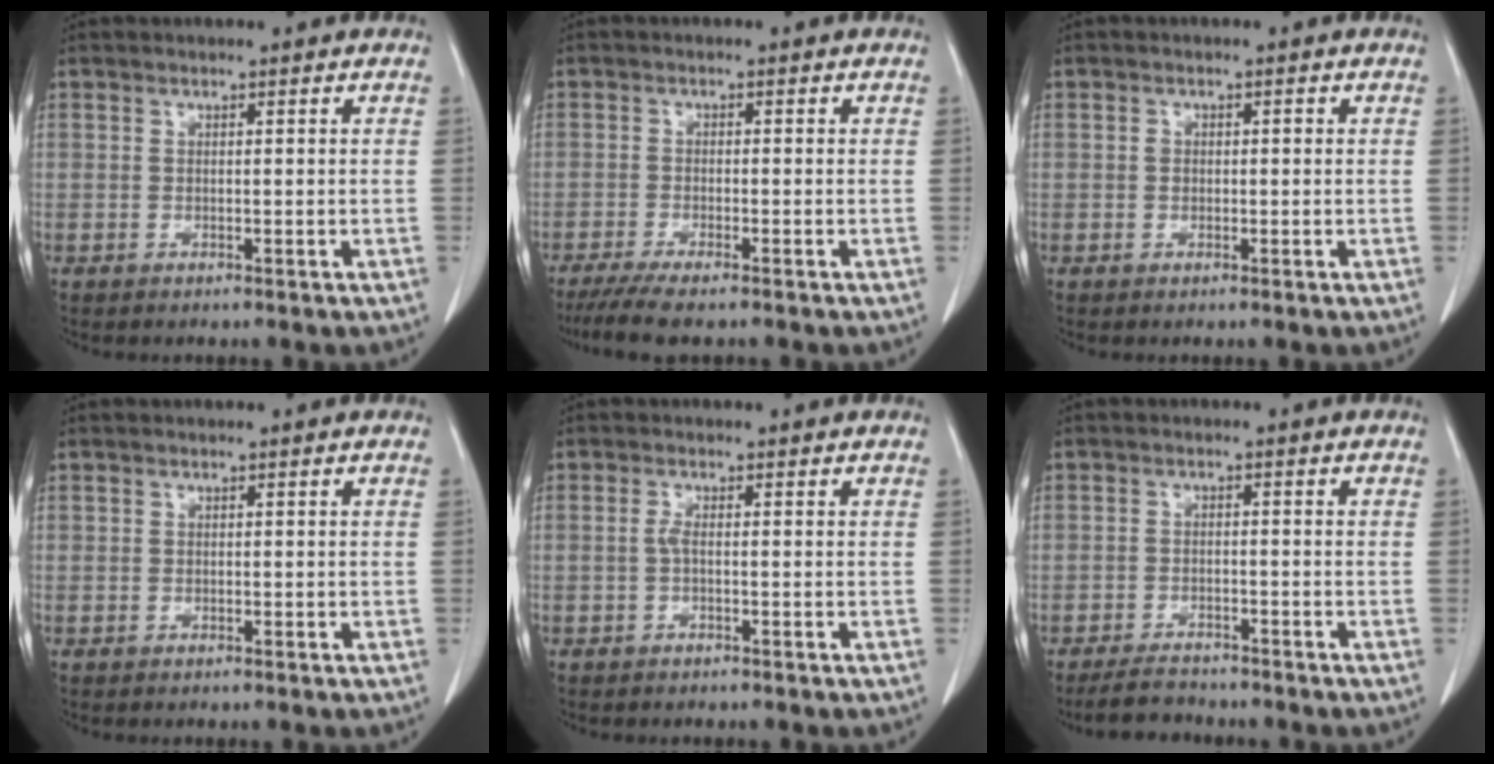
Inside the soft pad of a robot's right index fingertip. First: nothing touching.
{"total": 6.4, "force": [-5.1, 0.6, 3.9], "torque": [-0.064, -0.015, -0.083]}
{"total": 1.1, "force": [0.0, 0.9, 0.6], "torque": [-0.011, 0.007, 0.002]}
{"total": 0.0}
{"total": 1.1, "force": [-0.2, 0.1, 1.1], "torque": [-0.022, 0.003, -0.005]}
{"total": 3.9, "force": [-3.6, 1.3, 0.8], "torque": [-0.018, -0.006, -0.060]}